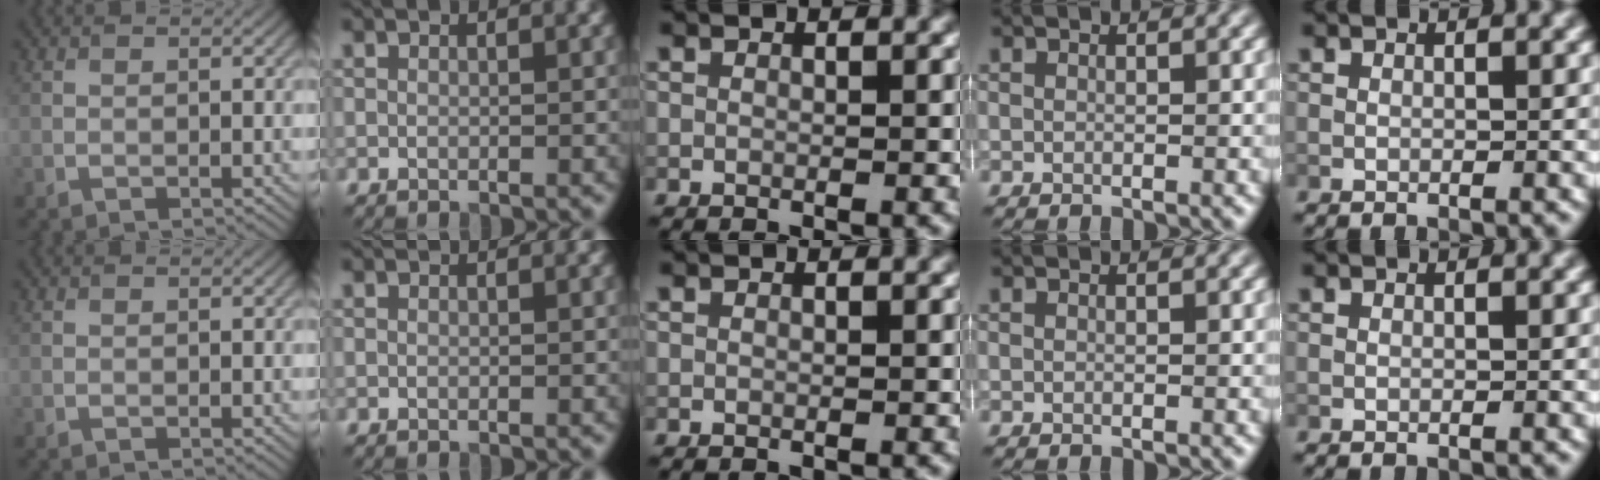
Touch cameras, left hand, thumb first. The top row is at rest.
{}